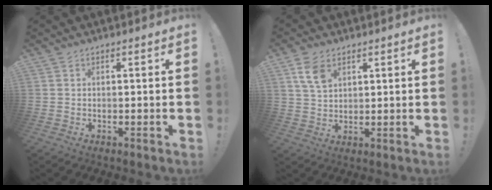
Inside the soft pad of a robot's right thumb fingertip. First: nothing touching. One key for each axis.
{"total": 7.2, "fx": 3.7, "fy": 4.4, "fz": 4.2, "tx": -0.075, "ty": -0.010, "tz": 0.073}